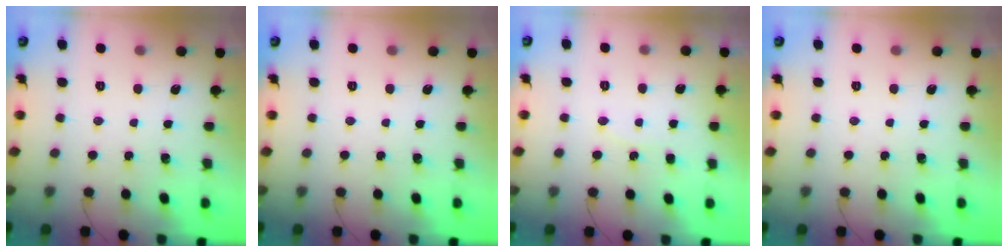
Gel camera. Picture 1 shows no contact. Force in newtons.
{"total": 0.0}
{"total": 4.5, "press": 4.5, "slide": 0.5}
{"total": 0.0}